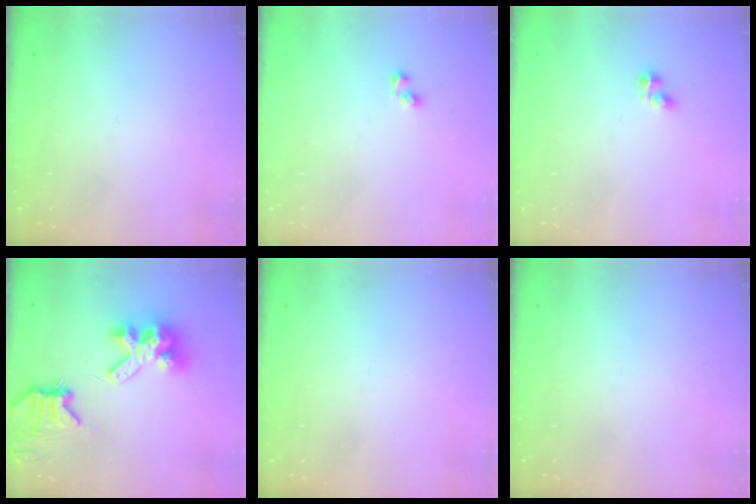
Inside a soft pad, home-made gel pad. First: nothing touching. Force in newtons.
{"total": 2.6, "press": 2.3, "slide": 1.2}
{"total": 2.6, "press": 2.5, "slide": 0.5}
{"total": 11.6, "press": 11.5, "slide": 0.9}
{"total": 0.0}
{"total": 0.0}